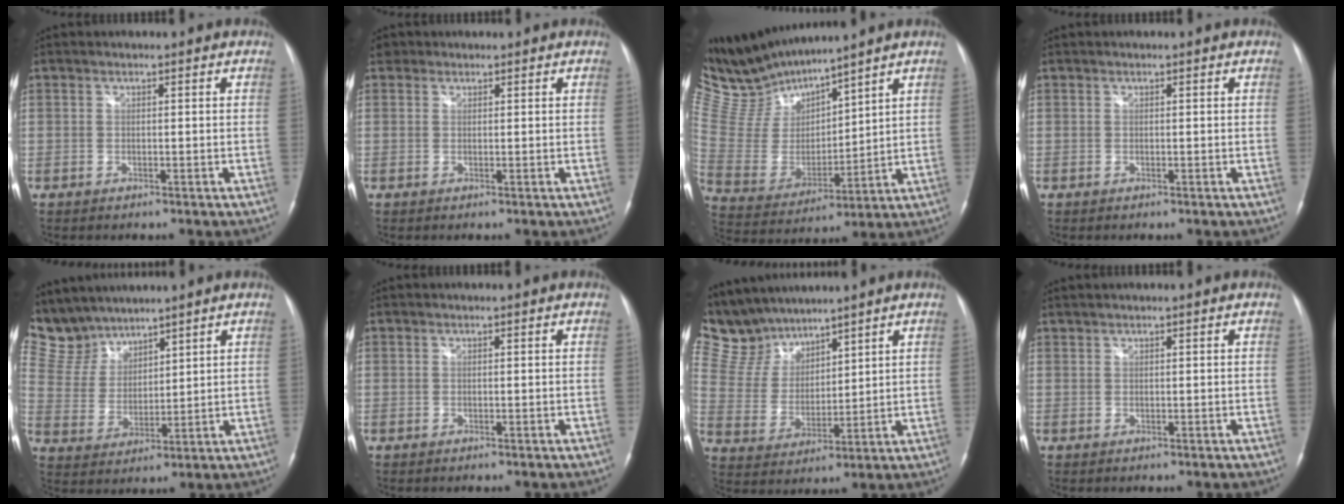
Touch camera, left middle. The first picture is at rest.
{"total": 1.5, "force": [1.0, 1.1, 0.1], "torque": [0.003, 0.011, 0.014]}
{"total": 13.2, "force": [12.8, 1.3, 3.1], "torque": [-0.089, 0.003, 0.271]}
{"total": 0.0}
{"total": 8.2, "force": [7.7, 2.9, 0.0], "torque": [-0.013, 0.014, 0.174]}
{"total": 0.0}
{"total": 9.7, "force": [9.1, 3.3, 0.9], "torque": [-0.041, 0.018, 0.199]}
{"total": 0.7, "force": [0.7, -0.1, 0.2], "torque": [-0.007, 0.011, 0.019]}